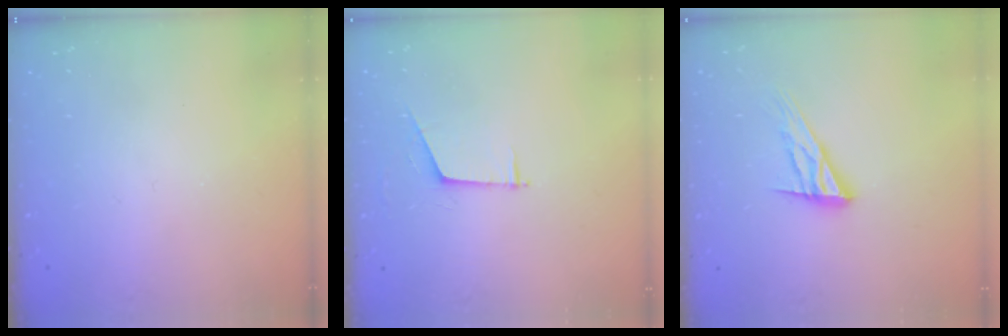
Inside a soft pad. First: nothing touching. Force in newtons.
{"total": 5.7, "press": 5.7, "slide": 0.3}
{"total": 12.0, "press": 12.0, "slide": 1.0}